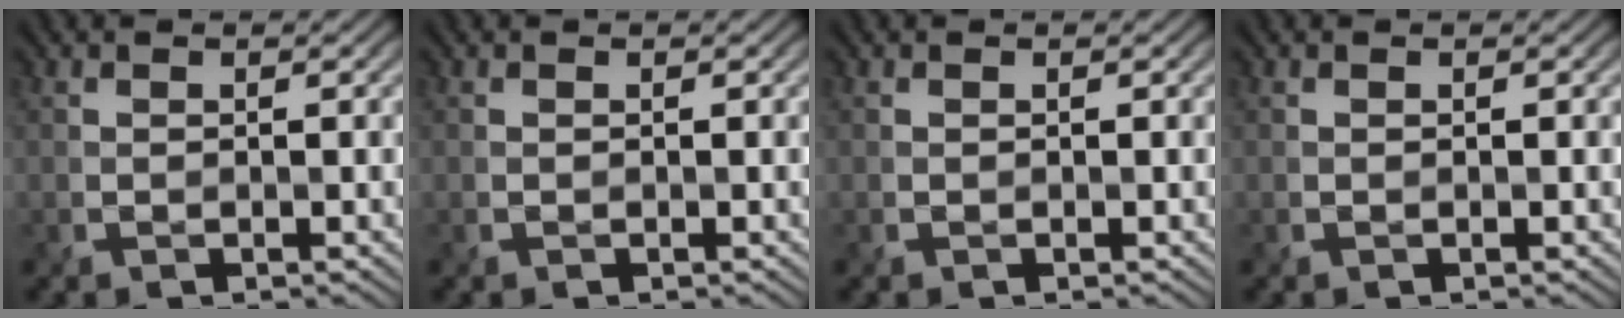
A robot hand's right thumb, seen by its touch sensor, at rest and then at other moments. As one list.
[{"total": 0.0}, {"total": 0.0}, {"total": 0.0}]